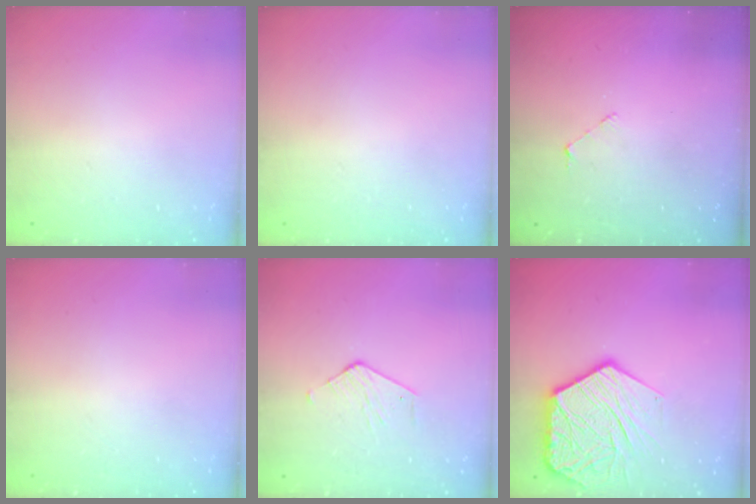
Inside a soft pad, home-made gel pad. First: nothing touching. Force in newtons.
{"total": 0.0}
{"total": 1.9, "press": 1.9, "slide": 0.2}
{"total": 0.0}
{"total": 2.5, "press": 2.5, "slide": 0.2}
{"total": 16.4, "press": 16.4, "slide": 1.4}